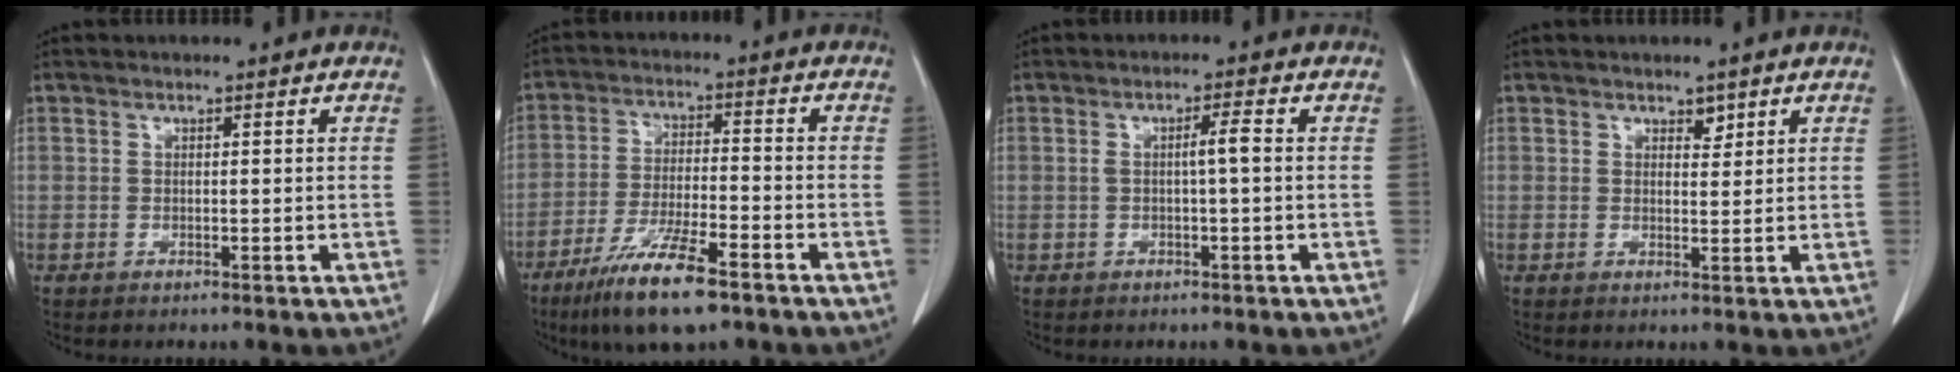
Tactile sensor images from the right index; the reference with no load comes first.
{"total": 11.7, "force": [-7.6, 1.7, 8.7], "torque": [-0.166, -0.024, -0.132]}
{"total": 2.4, "force": [0.0, -0.1, 2.4], "torque": [-0.041, 0.003, -0.001]}
{"total": 1.6, "force": [1.2, 0.8, 0.7], "torque": [-0.009, -0.003, 0.017]}